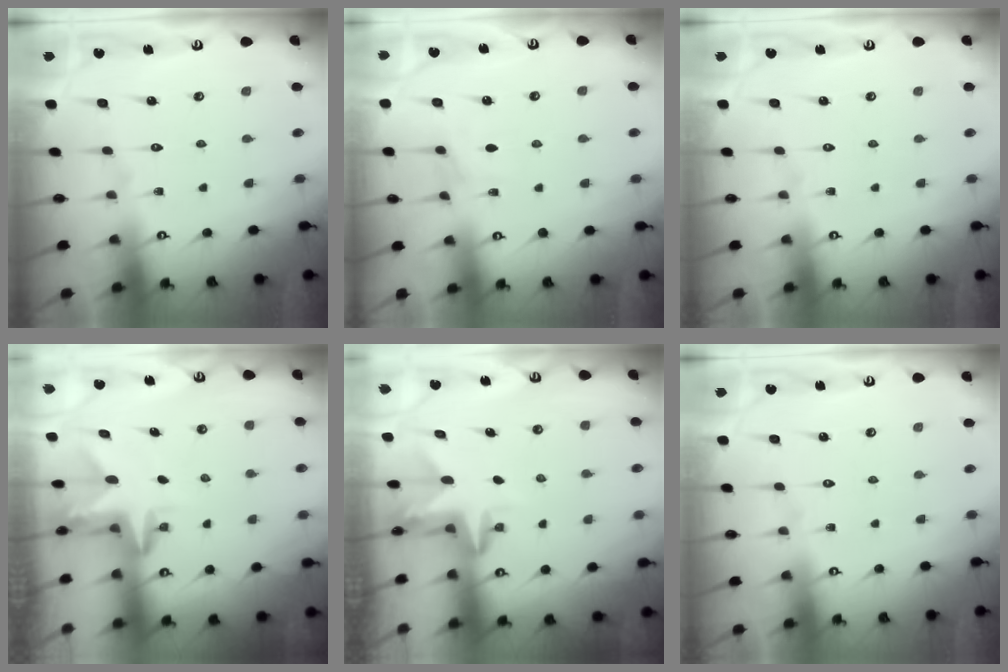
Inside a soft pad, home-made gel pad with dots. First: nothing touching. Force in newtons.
{"total": 3.0, "press": 2.9, "slide": 0.5}
{"total": 0.0}
{"total": 3.0, "press": 3.0, "slide": 0.2}
{"total": 3.0, "press": 3.0, "slide": 0.2}
{"total": 0.0}